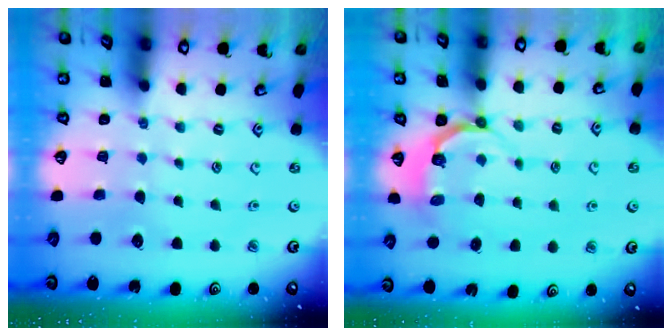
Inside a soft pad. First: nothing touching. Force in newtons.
{"total": 5.1, "press": 4.0, "slide": 3.1}